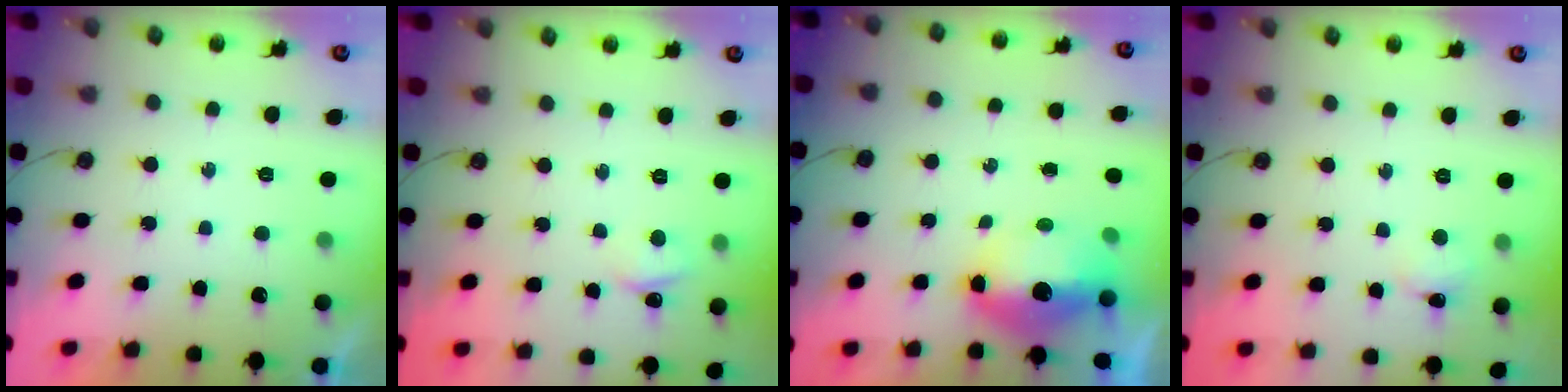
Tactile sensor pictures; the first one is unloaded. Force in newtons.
{"total": 2.9, "press": 2.8, "slide": 0.3}
{"total": 16.4, "press": 10.0, "slide": 13.0}
{"total": 1.7, "press": 1.6, "slide": 0.4}